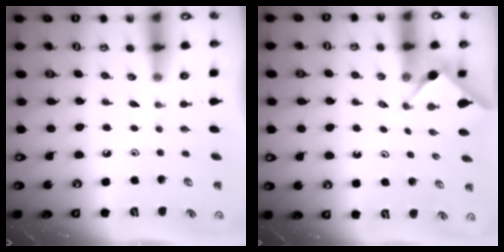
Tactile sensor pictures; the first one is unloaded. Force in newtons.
{"total": 3.0, "press": 3.0, "slide": 0.3}